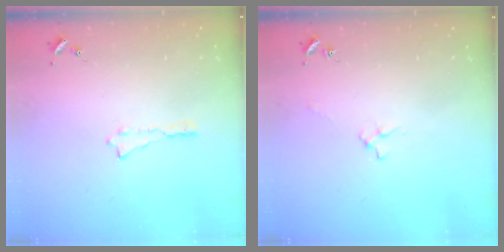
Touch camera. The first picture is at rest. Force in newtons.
{"total": 2.4, "press": 2.4, "slide": 0.3}